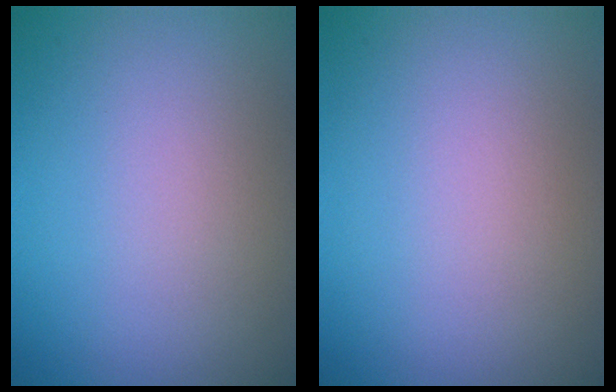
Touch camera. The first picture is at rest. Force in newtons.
{"total": 0.0}